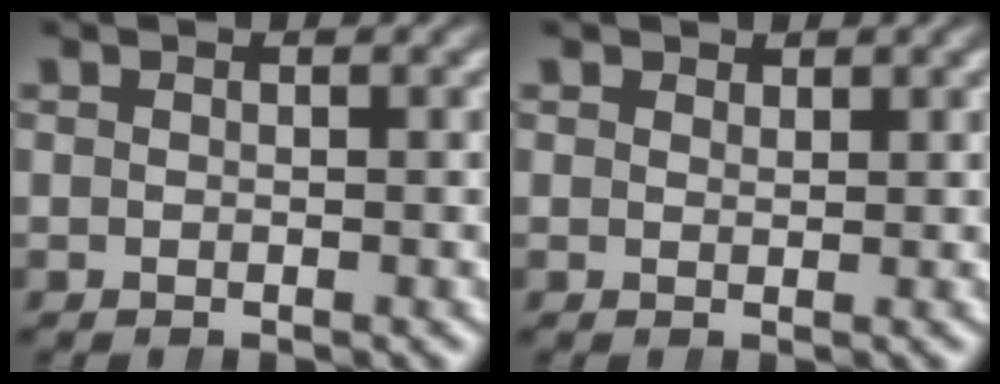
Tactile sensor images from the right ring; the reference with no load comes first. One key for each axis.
{"total": 0.7, "fx": 0.7, "fy": 0.2, "fz": -0.1, "tx": 0.012, "ty": -0.005, "tz": 0.021}